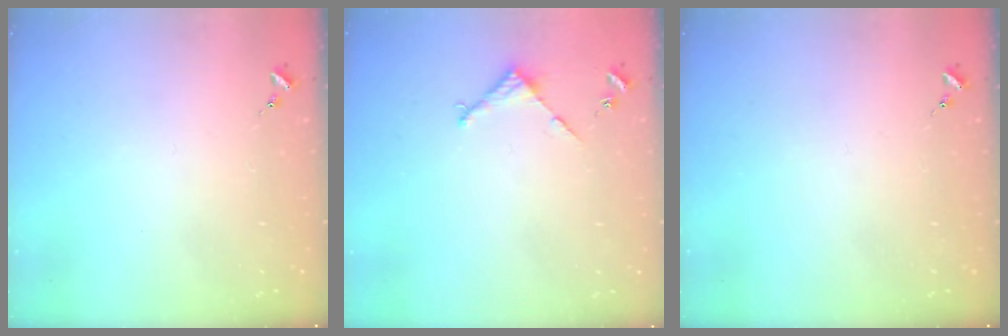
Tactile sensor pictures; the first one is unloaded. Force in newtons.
{"total": 2.9, "press": 2.8, "slide": 0.2}
{"total": 0.0}